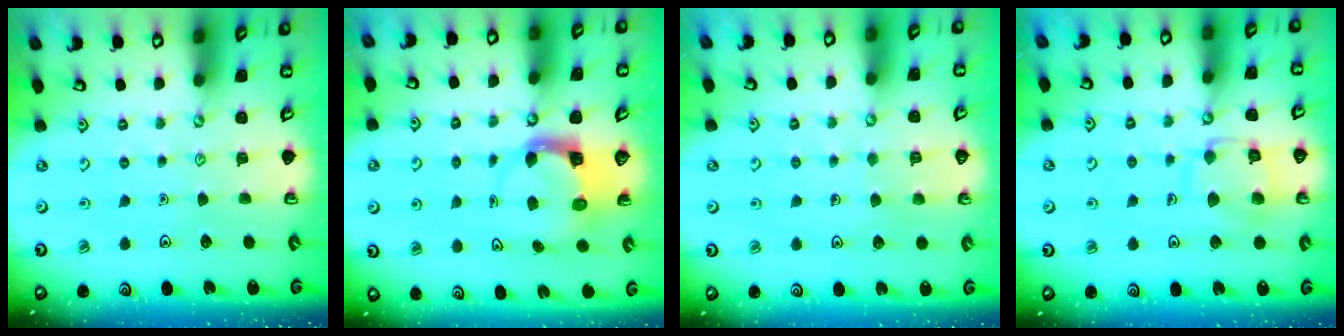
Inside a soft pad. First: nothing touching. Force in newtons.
{"total": 3.6, "press": 3.6, "slide": 0.6}
{"total": 4.3, "press": 4.3, "slide": 0.3}
{"total": 11.5, "press": 11.5, "slide": 0.9}